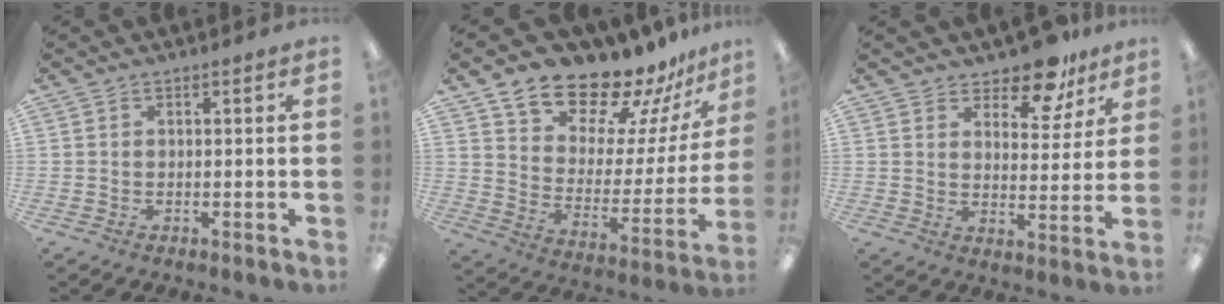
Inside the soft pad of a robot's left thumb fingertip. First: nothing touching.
{"total": 16.5, "force": [15.1, 5.6, 3.5], "torque": [-0.076, -0.135, 0.266]}
{"total": 10.6, "force": [8.8, 4.4, 4.0], "torque": [-0.055, -0.059, 0.157]}